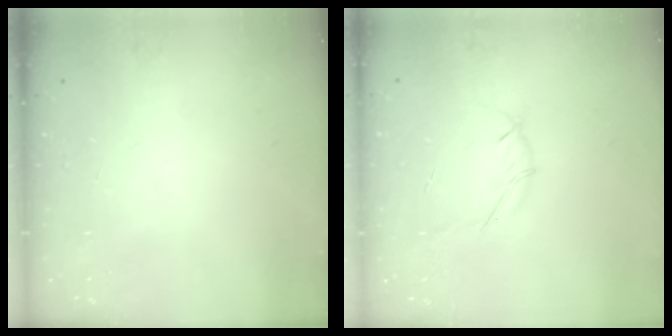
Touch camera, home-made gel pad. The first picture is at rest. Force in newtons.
{"total": 4.0, "press": 3.9, "slide": 1.0}